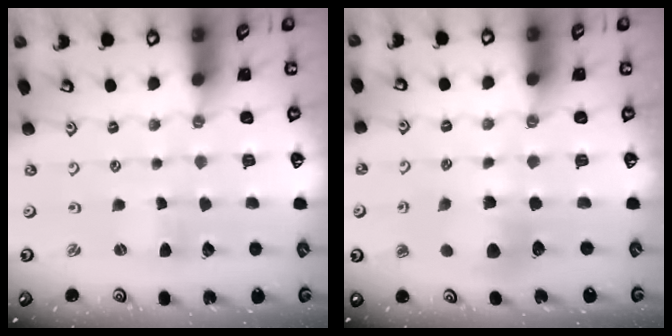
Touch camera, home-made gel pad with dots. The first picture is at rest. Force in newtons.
{"total": 7.1, "press": 7.0, "slide": 0.6}